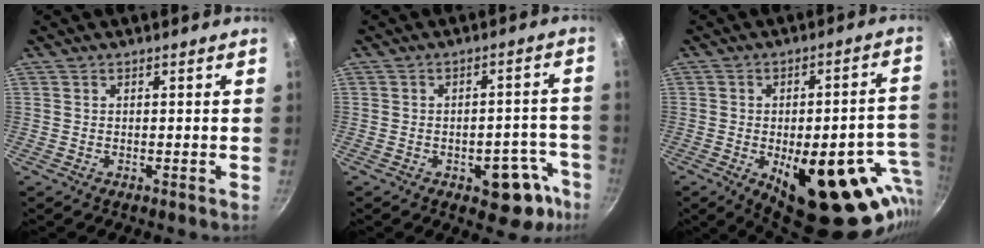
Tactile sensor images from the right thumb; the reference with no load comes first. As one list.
[{"total": 11.3, "force": [-5.3, 6.3, 7.7], "torque": [-0.018, 0.042, -0.061]}, {"total": 25.9, "force": [-7.5, 11.6, 21.9], "torque": [-0.225, 0.011, -0.083]}]